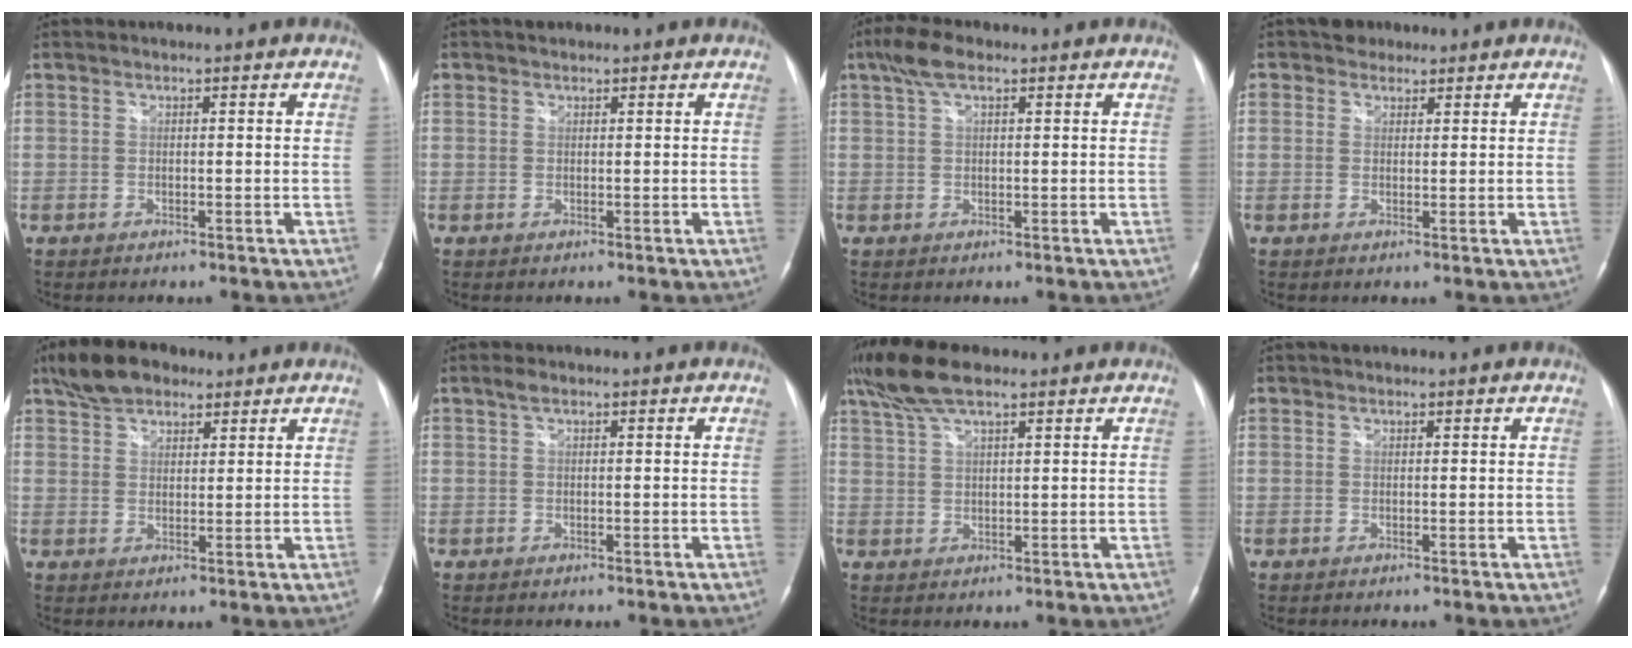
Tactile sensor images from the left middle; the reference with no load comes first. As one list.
[{"total": 1.3, "force": [1.0, 0.8, 0.3], "torque": [-0.009, 0.016, 0.017]}, {"total": 5.1, "force": [3.1, 1.7, 3.7], "torque": [-0.086, 0.028, 0.059]}, {"total": 2.5, "force": [1.8, 1.8, 0.1], "torque": [0.001, 0.010, 0.024]}, {"total": 7.6, "force": [5.6, 3.7, 3.5], "torque": [-0.068, 0.022, 0.101]}, {"total": 1.0, "force": [0.6, 0.3, 0.7], "torque": [-0.016, 0.013, 0.011]}, {"total": 7.7, "force": [5.9, 1.7, 4.7], "torque": [-0.104, 0.028, 0.111]}, {"total": 0.9, "force": [0.6, 0.5, 0.2], "torque": [-0.006, 0.013, 0.011]}]